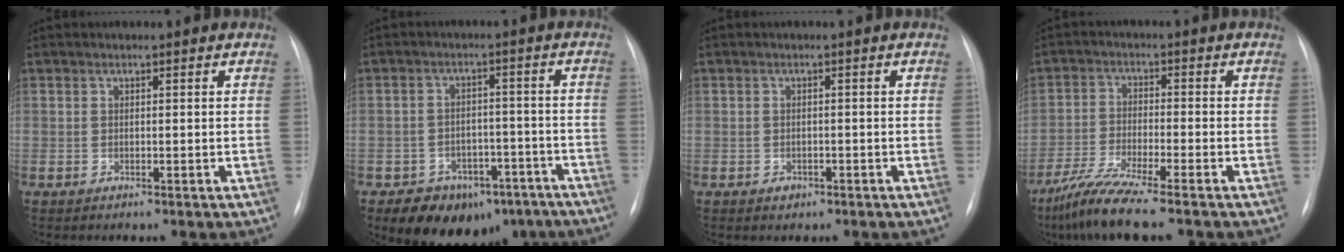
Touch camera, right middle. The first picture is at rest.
{"total": 11.8, "force": [-8.8, 7.4, 2.6], "torque": [-0.017, 0.047, -0.113]}
{"total": 1.3, "force": [-0.8, 1.0, 0.4], "torque": [-0.006, 0.002, -0.009]}
{"total": 8.2, "force": [-6.5, -0.3, 5.1], "torque": [-0.102, -0.030, -0.122]}